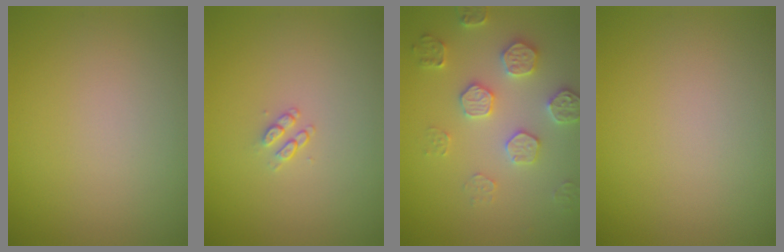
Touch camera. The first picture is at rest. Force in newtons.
{"total": 1.1, "press": 0.7, "slide": 0.8}
{"total": 4.0, "press": 3.9, "slide": 0.9}
{"total": 0.0}